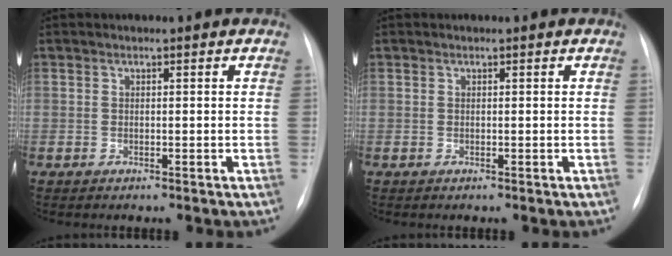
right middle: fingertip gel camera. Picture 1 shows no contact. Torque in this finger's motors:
{"motor_torque": [-0.01, 0.00, 0.00, 0.00]}